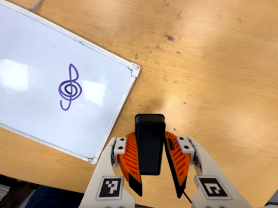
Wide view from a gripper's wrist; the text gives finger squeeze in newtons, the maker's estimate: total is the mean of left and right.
{"total": 8.3, "left": 6.6, "right": 10.0}